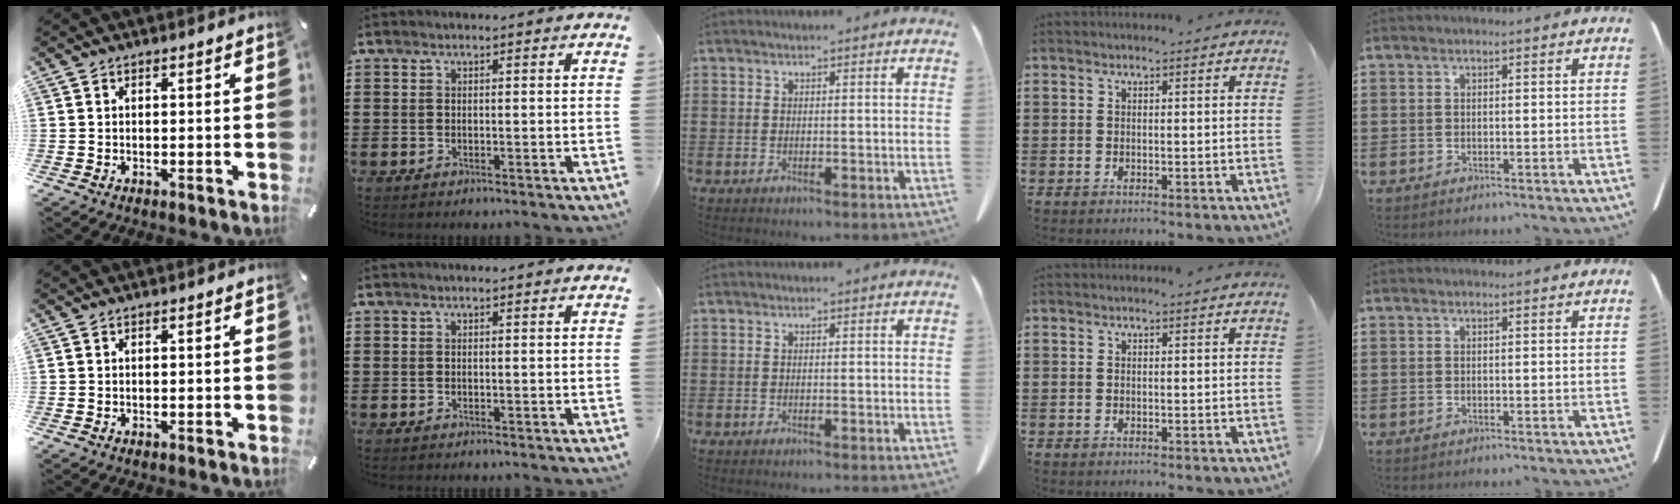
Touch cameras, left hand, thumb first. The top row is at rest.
{}